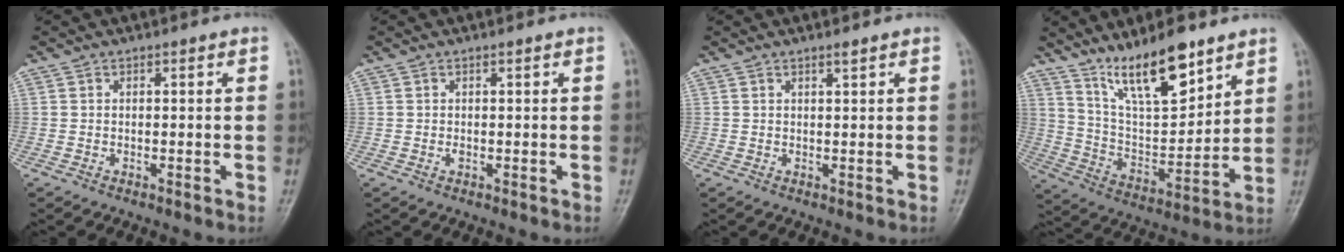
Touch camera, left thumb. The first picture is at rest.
{"total": 0.7, "force": [0.1, 0.3, 0.6], "torque": [-0.008, 0.001, 0.004]}
{"total": 1.0, "force": [0.8, 0.1, 0.6], "torque": [-0.008, -0.006, 0.014]}
{"total": 15.2, "force": [10.8, 4.7, 9.7], "torque": [-0.139, -0.066, 0.206]}